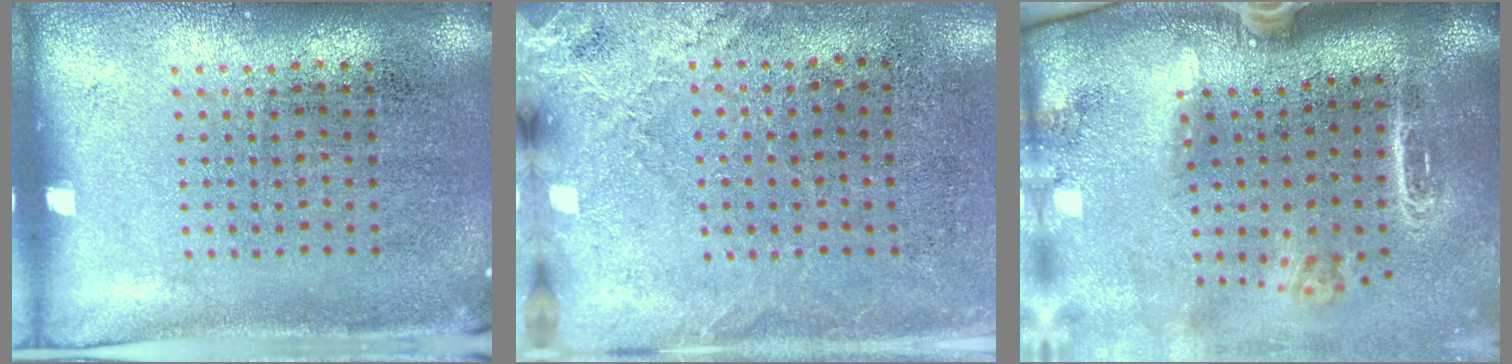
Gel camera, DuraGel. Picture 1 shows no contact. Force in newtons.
{"total": 2.6, "press": 2.3, "slide": 1.1}
{"total": 2.8, "press": 2.0, "slide": 2.0}